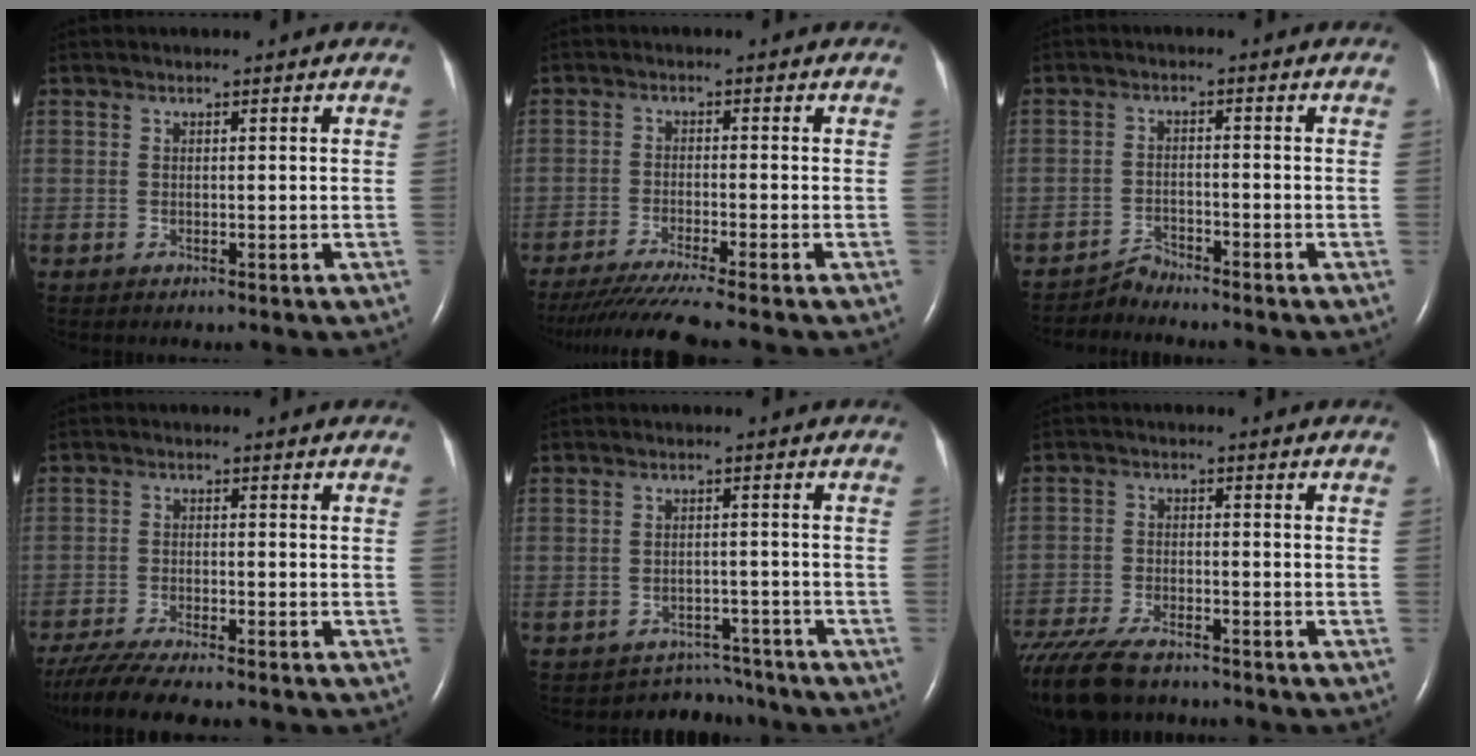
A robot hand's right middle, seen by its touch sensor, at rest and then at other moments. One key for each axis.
{"total": 7.5, "fx": -6.3, "fy": -1.5, "fz": 3.9, "tx": -0.056, "ty": -0.029, "tz": -0.104}
{"total": 2.5, "fx": -2.4, "fy": -0.2, "fz": -0.8, "tx": 0.017, "ty": -0.016, "tz": -0.043}
{"total": 9.6, "fx": -8.2, "fy": 0.8, "fz": 4.9, "tx": -0.084, "ty": -0.020, "tz": -0.132}
{"total": 5.1, "fx": -4.6, "fy": 1.7, "fz": -1.4, "tx": 0.018, "ty": 0.024, "tz": -0.060}
{"total": 12.6, "fx": -10.5, "fy": 3.3, "fz": 6.1, "tx": -0.127, "ty": -0.028, "tz": -0.173}